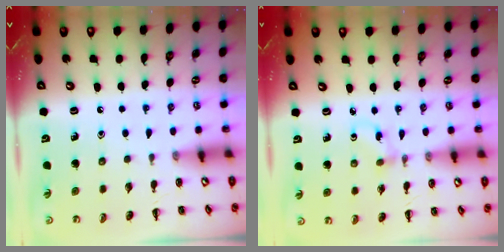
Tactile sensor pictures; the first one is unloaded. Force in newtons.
{"total": 1.9, "press": 1.7, "slide": 0.7}